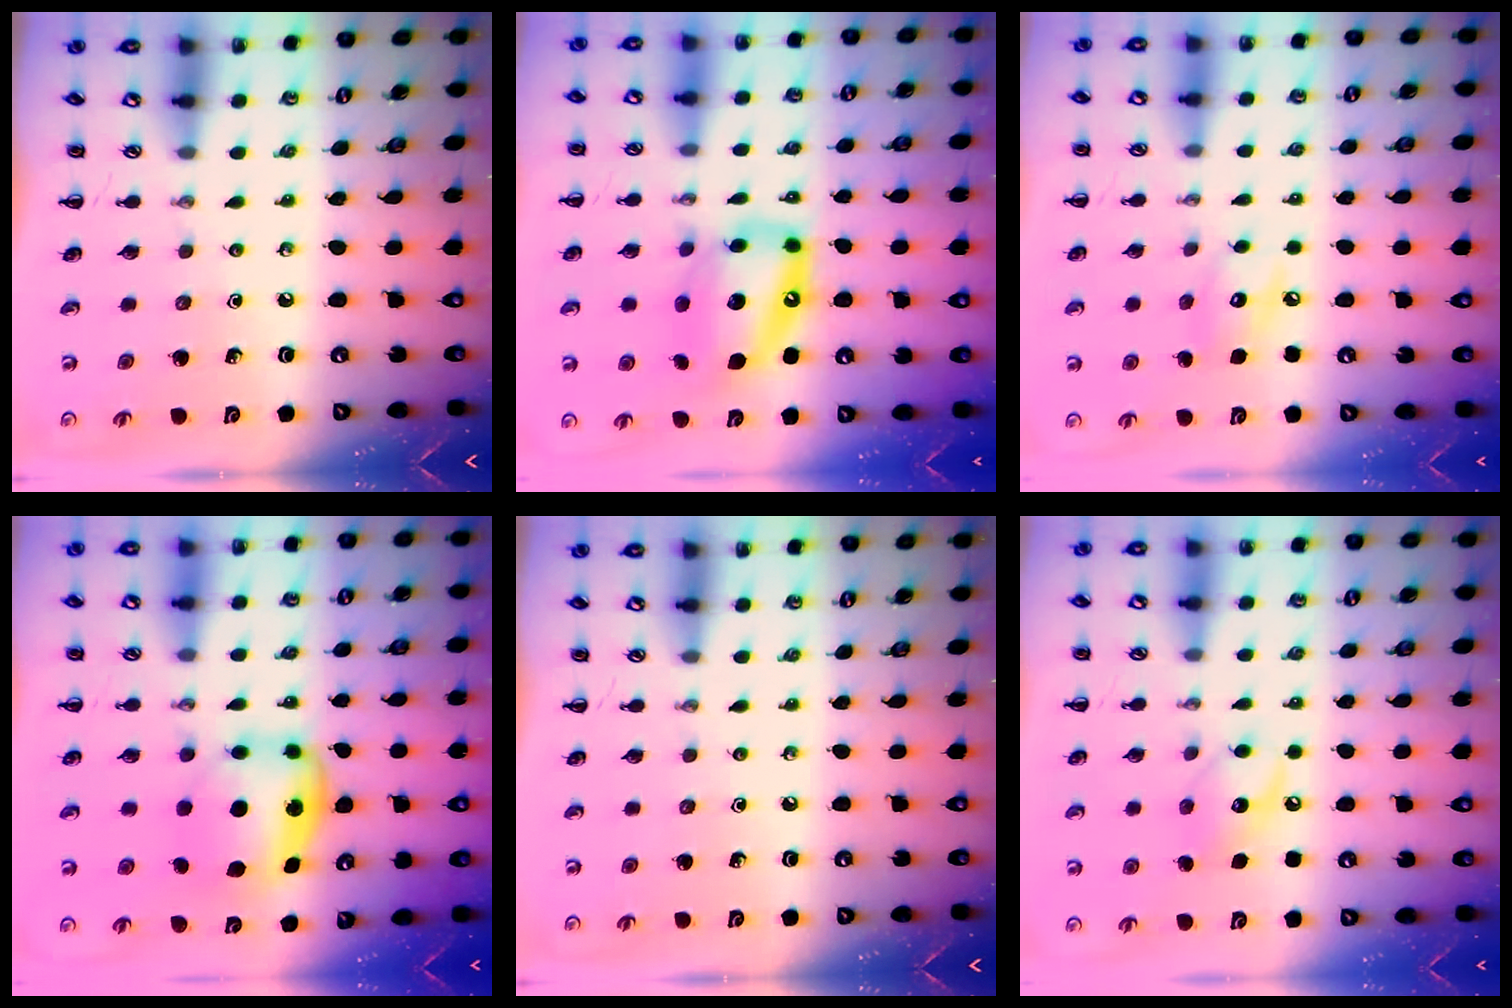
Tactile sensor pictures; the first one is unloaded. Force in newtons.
{"total": 14.2, "press": 13.7, "slide": 3.9}
{"total": 7.4, "press": 7.4, "slide": 1.0}
{"total": 6.0, "press": 5.9, "slide": 0.8}
{"total": 0.0}
{"total": 9.6, "press": 9.6, "slide": 1.0}